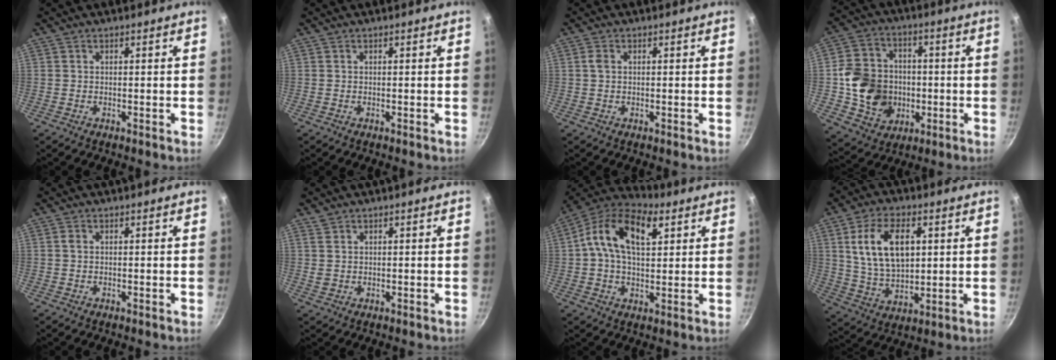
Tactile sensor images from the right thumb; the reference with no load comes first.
{"total": 0.0}
{"total": 1.3, "force": [0.2, 0.9, 0.9], "torque": [-0.019, 0.002, 0.003]}
{"total": 17.1, "force": [-1.8, 14.2, 9.5], "torque": [-0.137, 0.016, -0.024]}
{"total": 0.7, "force": [0.1, 0.5, 0.5], "torque": [-0.008, 0.002, 0.001]}
{"total": 1.6, "force": [1.1, 1.1, 0.3], "torque": [0.005, -0.006, 0.022]}
{"total": 15.5, "force": [4.4, 8.9, 11.8], "torque": [-0.198, 0.020, 0.069]}
{"total": 14.4, "force": [3.9, 8.4, 11.0], "torque": [-0.183, -0.012, 0.080]}